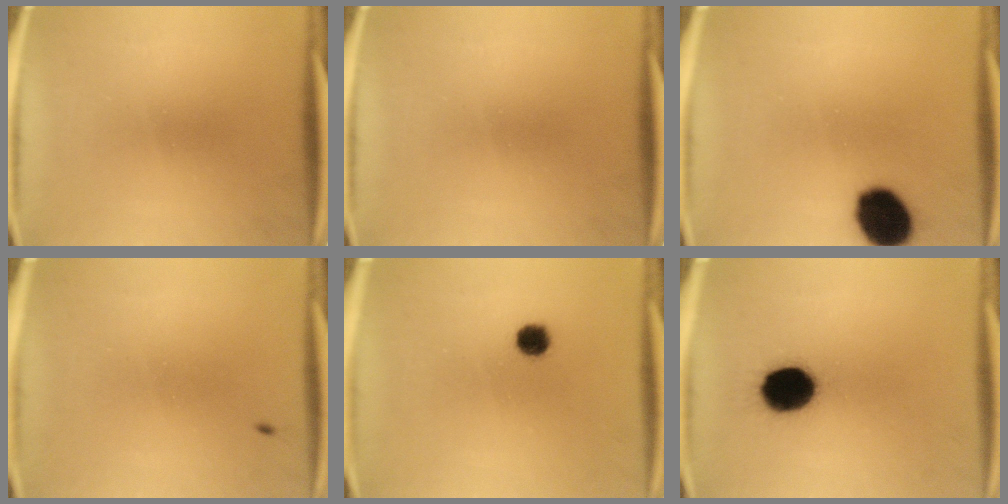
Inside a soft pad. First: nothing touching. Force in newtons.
{"total": 0.0}
{"total": 13.4}
{"total": 0.8}
{"total": 3.7}
{"total": 13.9}